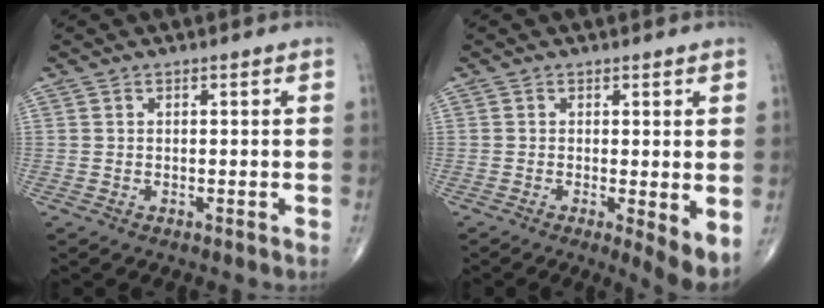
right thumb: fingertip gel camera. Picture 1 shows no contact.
{"total": 4.5, "force": [-0.5, 0.9, 4.4], "torque": [-0.068, -0.015, -0.013]}